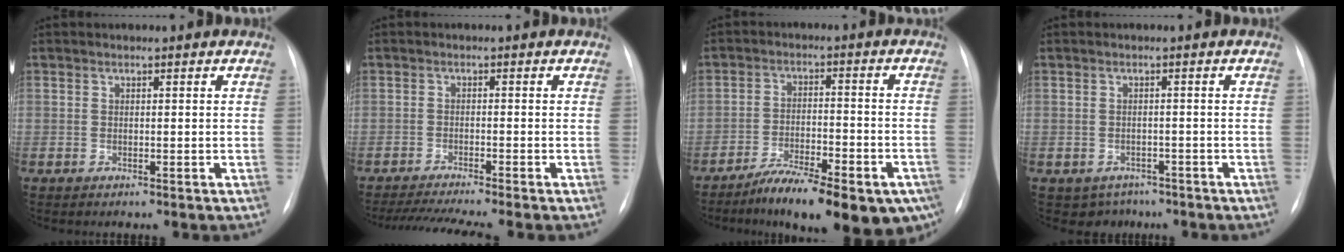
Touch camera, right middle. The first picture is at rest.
{"total": 7.4, "force": [-6.3, -1.2, 3.8], "torque": [-0.055, -0.016, -0.100]}
{"total": 17.7, "force": [-12.2, 4.9, 11.9], "torque": [-0.122, 0.007, -0.180]}
{"total": 3.3, "force": [-2.3, 2.4, 0.3], "torque": [-0.002, 0.008, -0.028]}